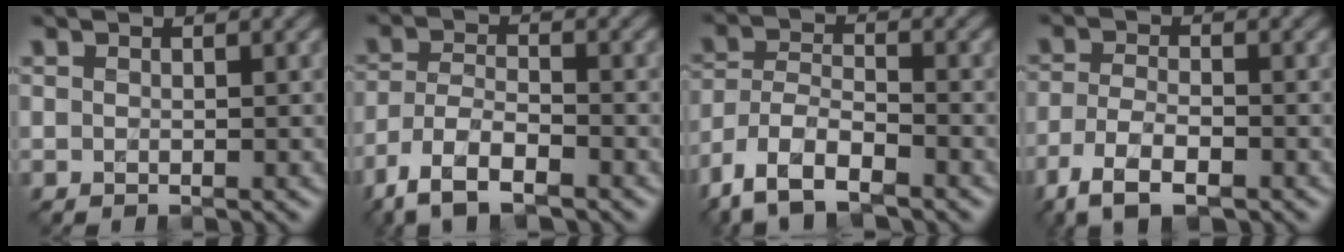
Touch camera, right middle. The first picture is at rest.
{"total": 6.2, "force": [-4.3, 2.2, 3.8], "torque": [-0.076, -0.007, -0.087]}
{"total": 7.7, "force": [-5.4, 3.0, 4.5], "torque": [-0.090, -0.009, -0.112]}
{"total": 5.4, "force": [-3.5, 2.1, 3.6], "torque": [-0.074, -0.009, -0.070]}